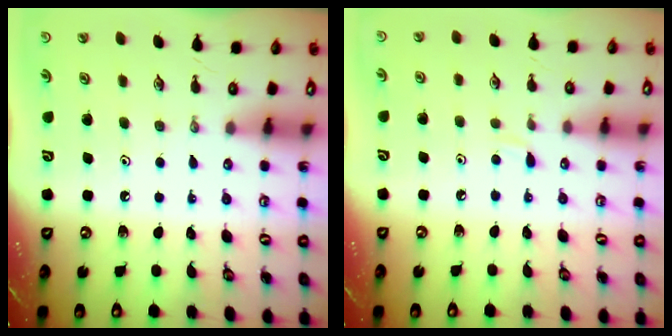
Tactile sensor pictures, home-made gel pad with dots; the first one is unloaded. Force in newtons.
{"total": 3.2, "press": 3.1, "slide": 0.4}